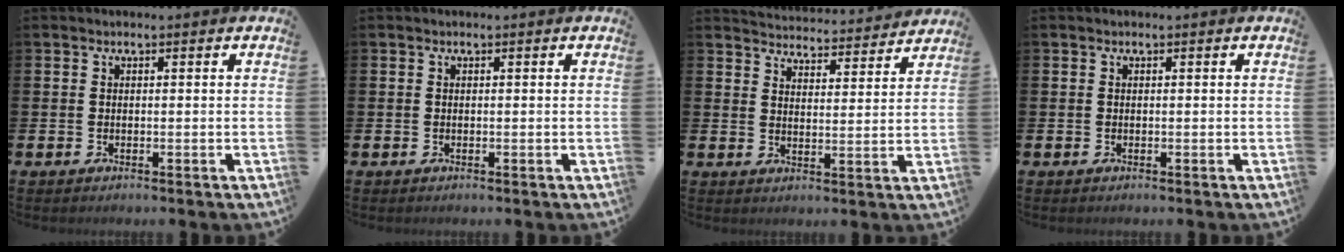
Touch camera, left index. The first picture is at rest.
{"total": 0.0}
{"total": 4.4, "force": [4.3, 0.4, -0.1], "torque": [-0.009, -0.041, 0.073]}
{"total": 0.0}